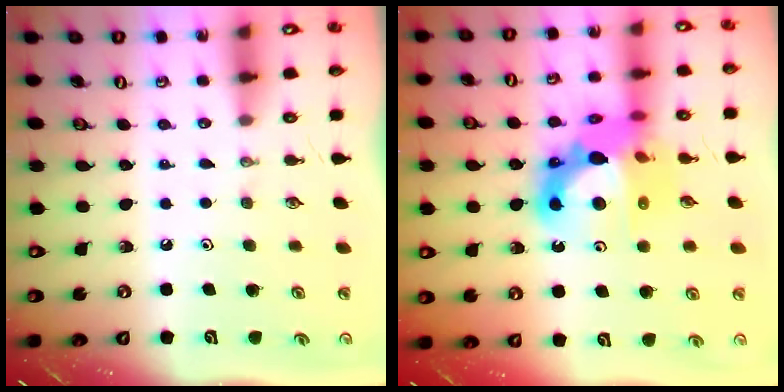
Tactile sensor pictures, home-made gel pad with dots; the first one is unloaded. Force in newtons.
{"total": 17.5, "press": 17.5, "slide": 1.4}